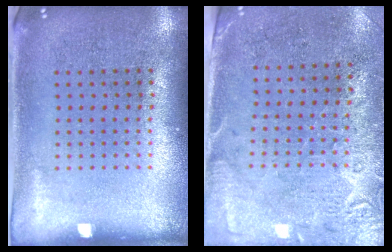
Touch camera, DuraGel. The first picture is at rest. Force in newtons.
{"total": 2.7, "press": 2.4, "slide": 1.2}